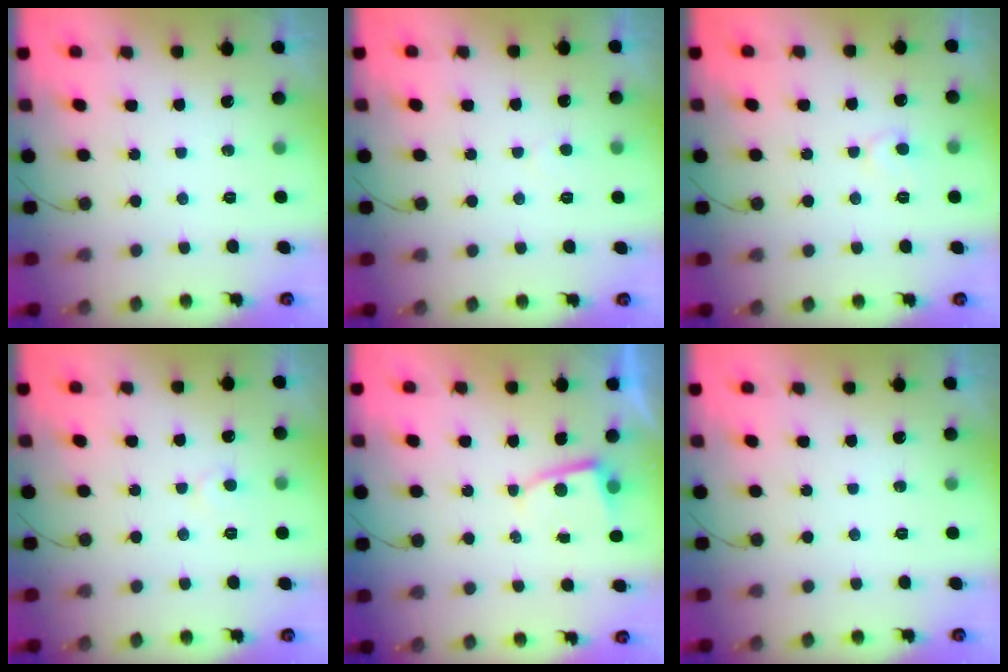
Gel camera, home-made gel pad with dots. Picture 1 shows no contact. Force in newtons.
{"total": 2.2, "press": 2.2, "slide": 0.2}
{"total": 5.5, "press": 5.5, "slide": 0.5}
{"total": 4.7, "press": 4.6, "slide": 0.4}
{"total": 2.7, "press": 2.6, "slide": 0.3}
{"total": 0.0}